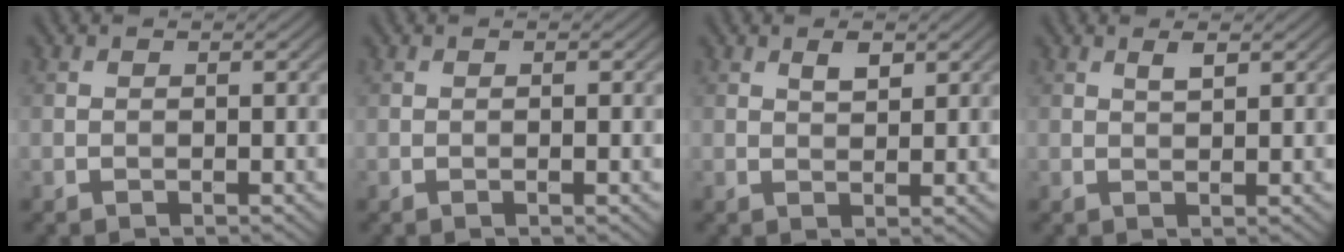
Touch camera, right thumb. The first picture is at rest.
{"total": 0.7, "force": [-0.2, 0.0, 0.7], "torque": [-0.011, 0.000, -0.003]}
{"total": 2.0, "force": [1.1, 0.8, 1.4], "torque": [-0.025, -0.002, 0.022]}
{"total": 1.5, "force": [0.9, 0.3, 1.2], "torque": [-0.026, 0.001, 0.017]}